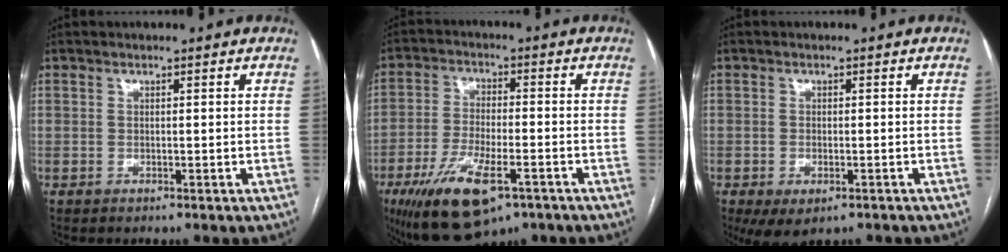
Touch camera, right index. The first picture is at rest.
{"total": 13.2, "force": [-7.3, 4.4, 10.1], "torque": [-0.192, -0.015, -0.116]}
{"total": 5.5, "force": [-3.3, 2.5, 3.5], "torque": [-0.057, -0.009, -0.047]}